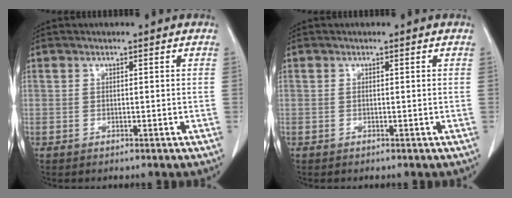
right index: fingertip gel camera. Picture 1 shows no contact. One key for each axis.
{"total": 0.0}